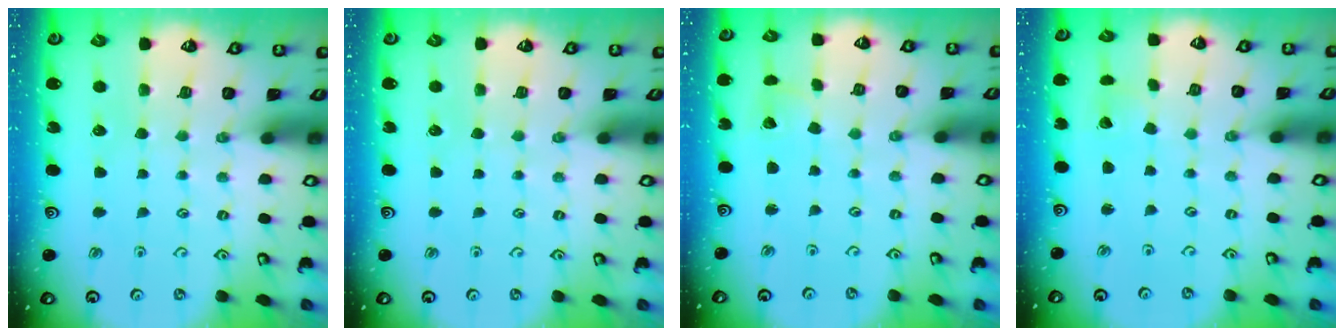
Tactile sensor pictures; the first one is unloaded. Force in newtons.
{"total": 0.0}
{"total": 2.2, "press": 2.2, "slide": 0.3}
{"total": 2.3, "press": 2.3, "slide": 0.1}